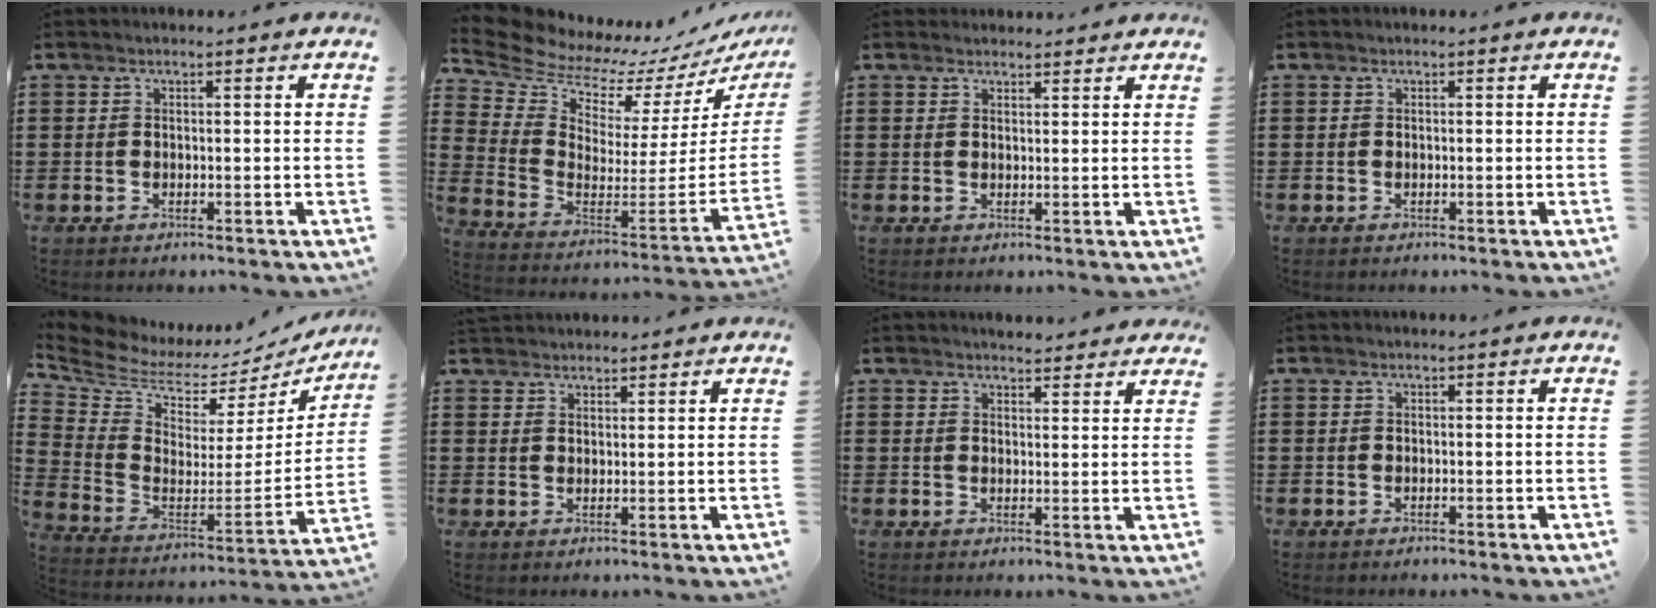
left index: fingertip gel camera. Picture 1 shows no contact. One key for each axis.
{"total": 7.6, "fx": 7.2, "fy": 2.2, "fz": 1.3, "tx": -0.075, "ty": -0.074, "tz": 0.125}
{"total": 1.8, "fx": 1.7, "fy": 0.4, "fz": 0.0, "tx": -0.004, "ty": 0.002, "tz": 0.034}
{"total": 0.0}
{"total": 4.6, "fx": 3.9, "fy": 2.2, "fz": 1.0, "tx": -0.055, "ty": -0.052, "tz": 0.062}
{"total": 2.2, "fx": 2.1, "fy": 0.4, "fz": -0.1, "tx": -0.005, "ty": 0.000, "tz": 0.043}
{"total": 3.0, "fx": 3.0, "fy": 0.5, "fz": 0.3, "tx": -0.005, "ty": -0.009, "tz": 0.055}
{"total": 0.0}